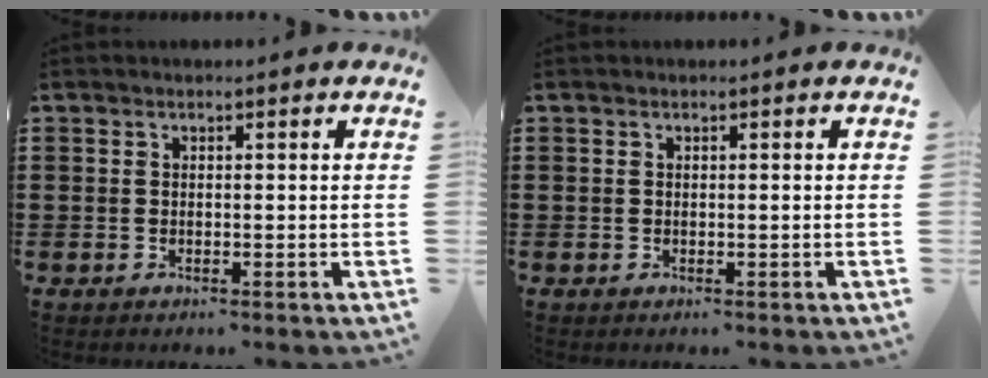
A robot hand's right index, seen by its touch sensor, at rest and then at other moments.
{"total": 0.0}